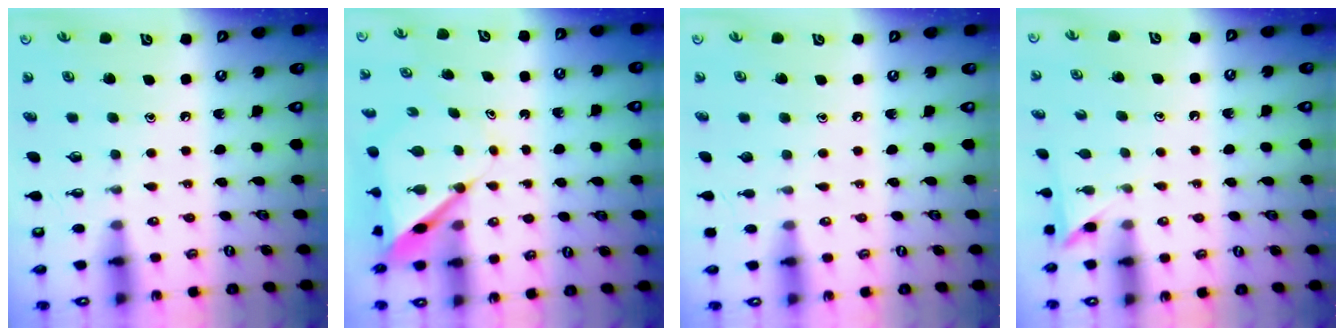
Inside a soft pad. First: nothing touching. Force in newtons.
{"total": 6.3, "press": 6.3, "slide": 0.6}
{"total": 0.0}
{"total": 2.3, "press": 2.3, "slide": 0.2}